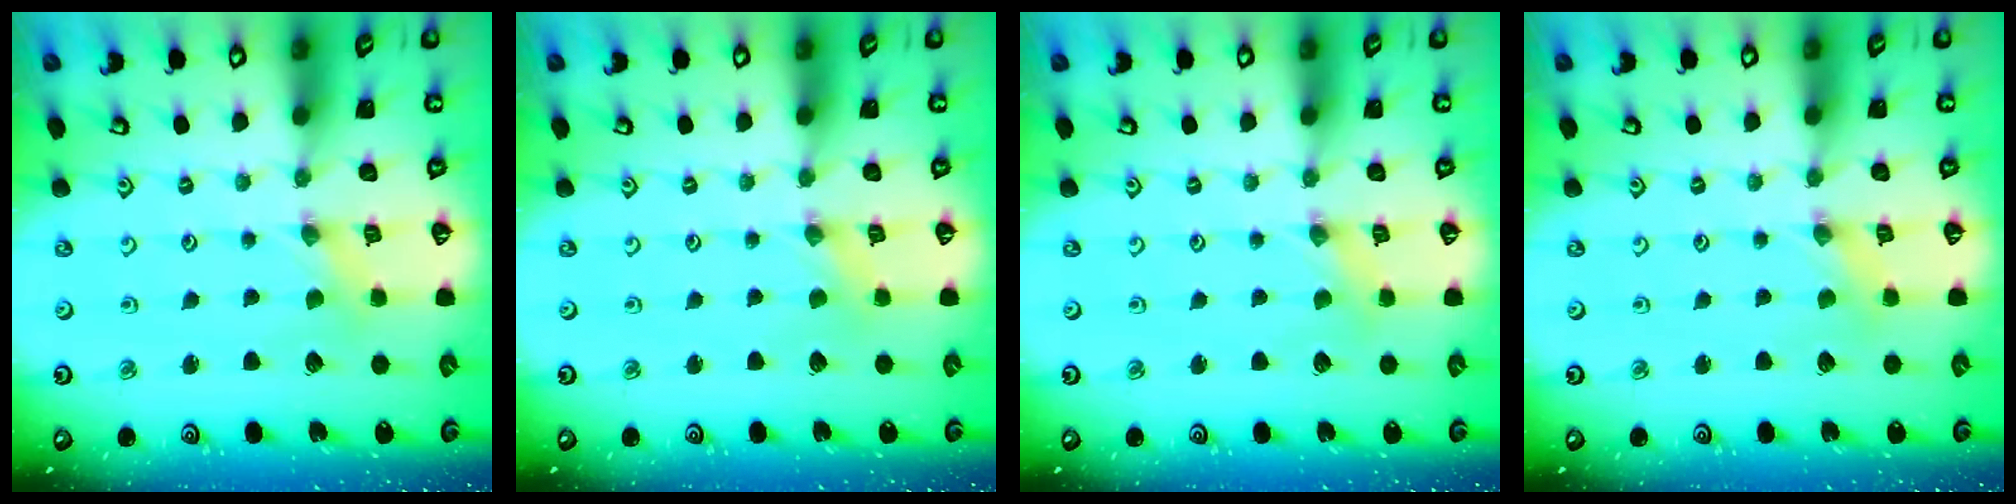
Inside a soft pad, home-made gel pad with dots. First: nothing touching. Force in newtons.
{"total": 0.0}
{"total": 0.8, "press": 0.8, "slide": 0.0}
{"total": 0.5, "press": 0.5, "slide": 0.1}